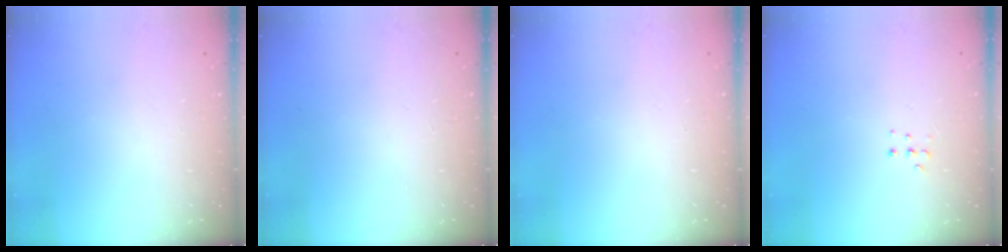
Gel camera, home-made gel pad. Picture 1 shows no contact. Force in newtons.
{"total": 0.0}
{"total": 0.0}
{"total": 3.8, "press": 3.7, "slide": 0.9}